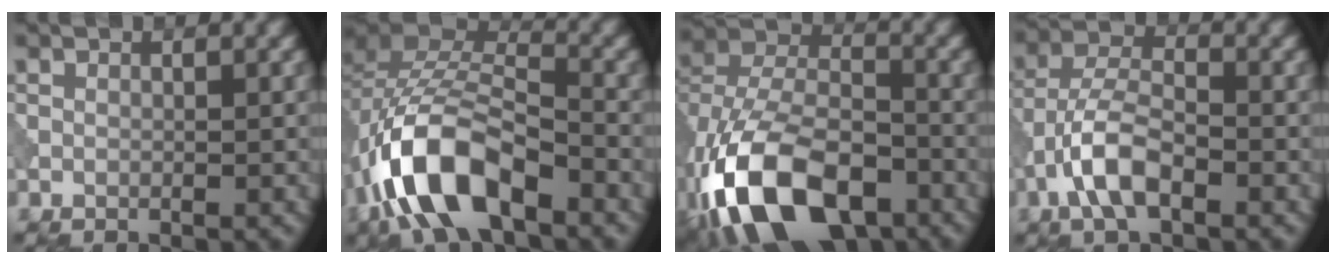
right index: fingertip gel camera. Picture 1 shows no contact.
{"total": 10.8, "force": [-5.5, 5.3, 7.7], "torque": [-0.147, 0.007, -0.106]}
{"total": 16.3, "force": [-8.2, 9.0, 10.7], "torque": [-0.228, -0.023, -0.151]}
{"total": 5.6, "force": [-2.7, 2.4, 4.3], "torque": [-0.085, 0.007, -0.058]}